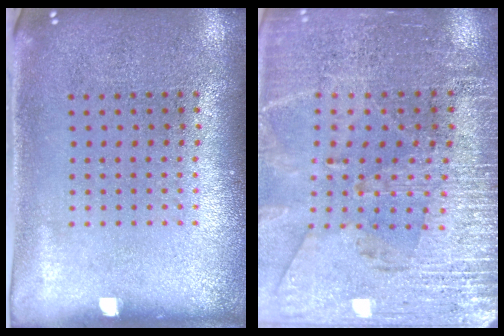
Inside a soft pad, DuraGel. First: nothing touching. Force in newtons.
{"total": 3.0, "press": 2.9, "slide": 0.6}